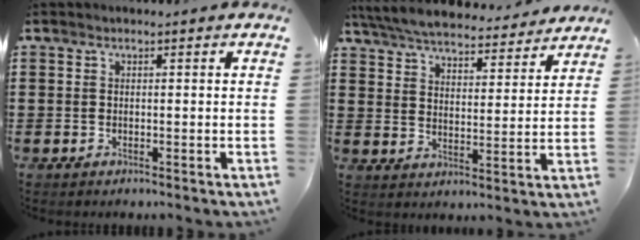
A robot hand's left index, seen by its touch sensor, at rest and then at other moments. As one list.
[{"total": 6.5, "force": [6.3, 0.2, 1.4], "torque": [-0.055, -0.041, 0.111]}]